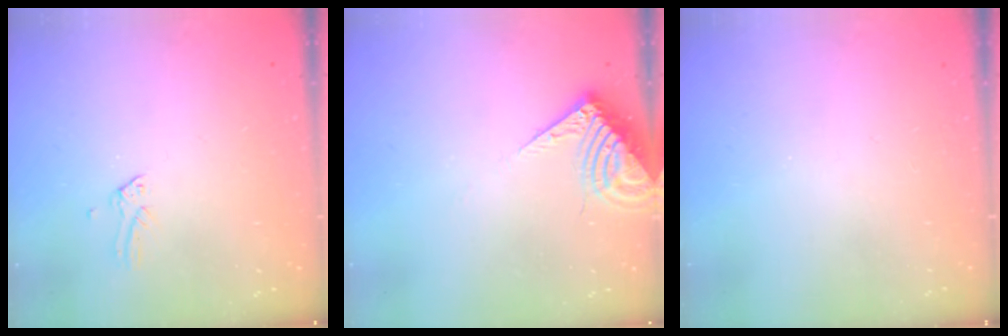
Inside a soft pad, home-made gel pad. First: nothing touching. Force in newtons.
{"total": 7.5, "press": 7.5, "slide": 0.8}
{"total": 0.0}